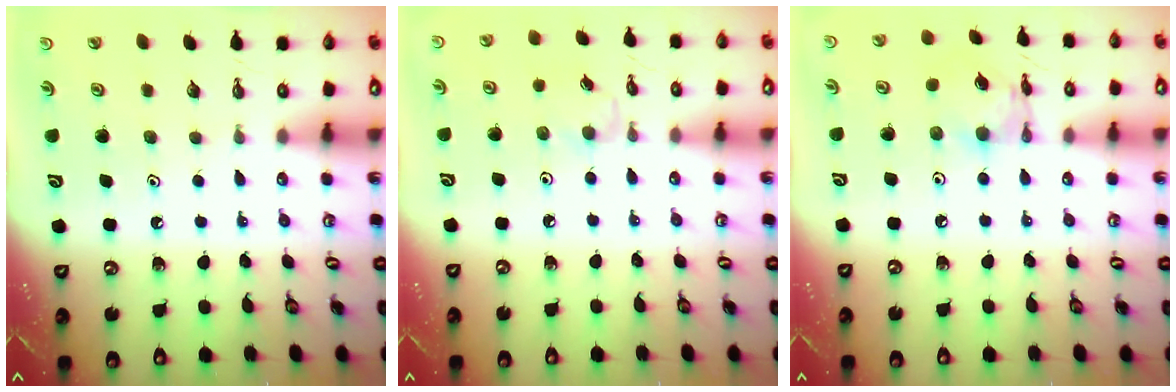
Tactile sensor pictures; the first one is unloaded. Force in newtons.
{"total": 3.0, "press": 3.0, "slide": 0.4}
{"total": 7.8, "press": 7.8, "slide": 0.4}